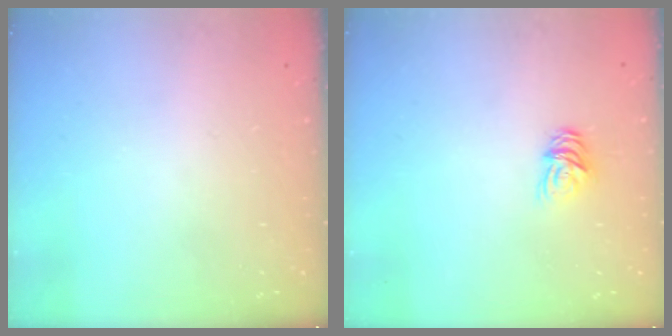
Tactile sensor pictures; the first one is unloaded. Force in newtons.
{"total": 6.3, "press": 6.2, "slide": 0.6}